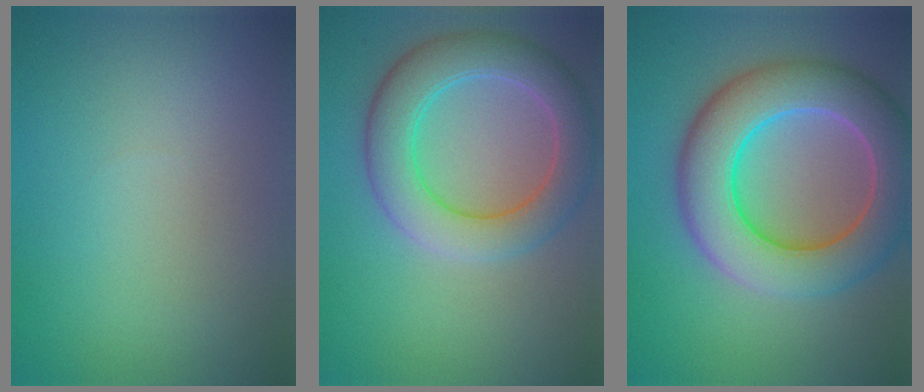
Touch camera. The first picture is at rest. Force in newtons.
{"total": 6.7, "press": 6.6, "slide": 0.4}
{"total": 10.1, "press": 10.1, "slide": 0.8}